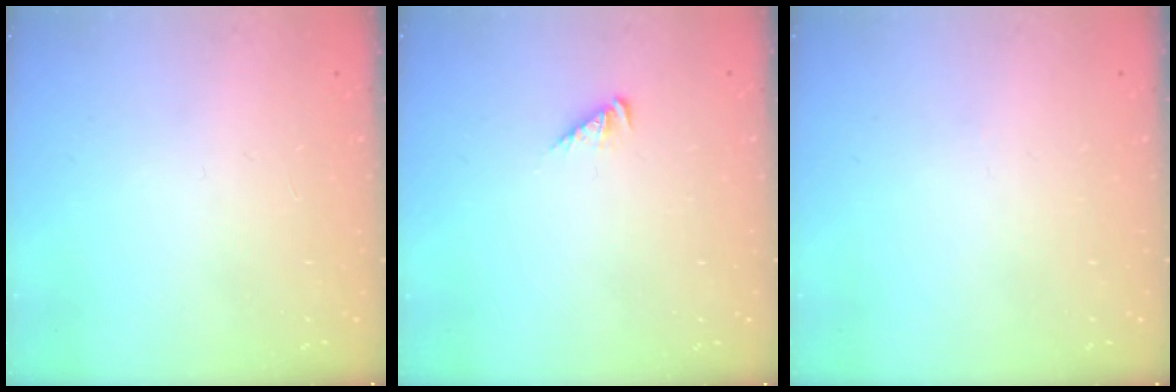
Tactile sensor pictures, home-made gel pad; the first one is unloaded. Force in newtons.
{"total": 3.4, "press": 3.4, "slide": 0.6}
{"total": 0.0}